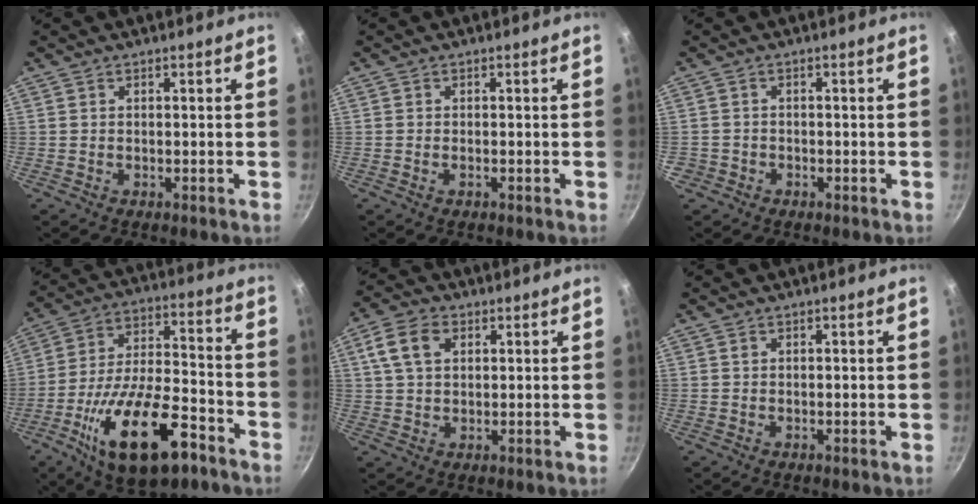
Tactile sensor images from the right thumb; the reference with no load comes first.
{"total": 0.6, "force": [-0.4, 0.2, 0.4], "torque": [-0.008, 0.001, -0.007]}
{"total": 1.7, "force": [-1.0, 1.4, 0.2], "torque": [-0.002, 0.014, -0.014]}
{"total": 22.5, "force": [-11.0, 9.6, 17.0], "torque": [-0.274, 0.042, -0.179]}
{"total": 7.7, "force": [2.6, 5.3, 4.9], "torque": [-0.084, 0.008, 0.043]}
{"total": 0.5, "force": [0.2, 0.4, 0.2], "torque": [-0.004, -0.001, 0.002]}